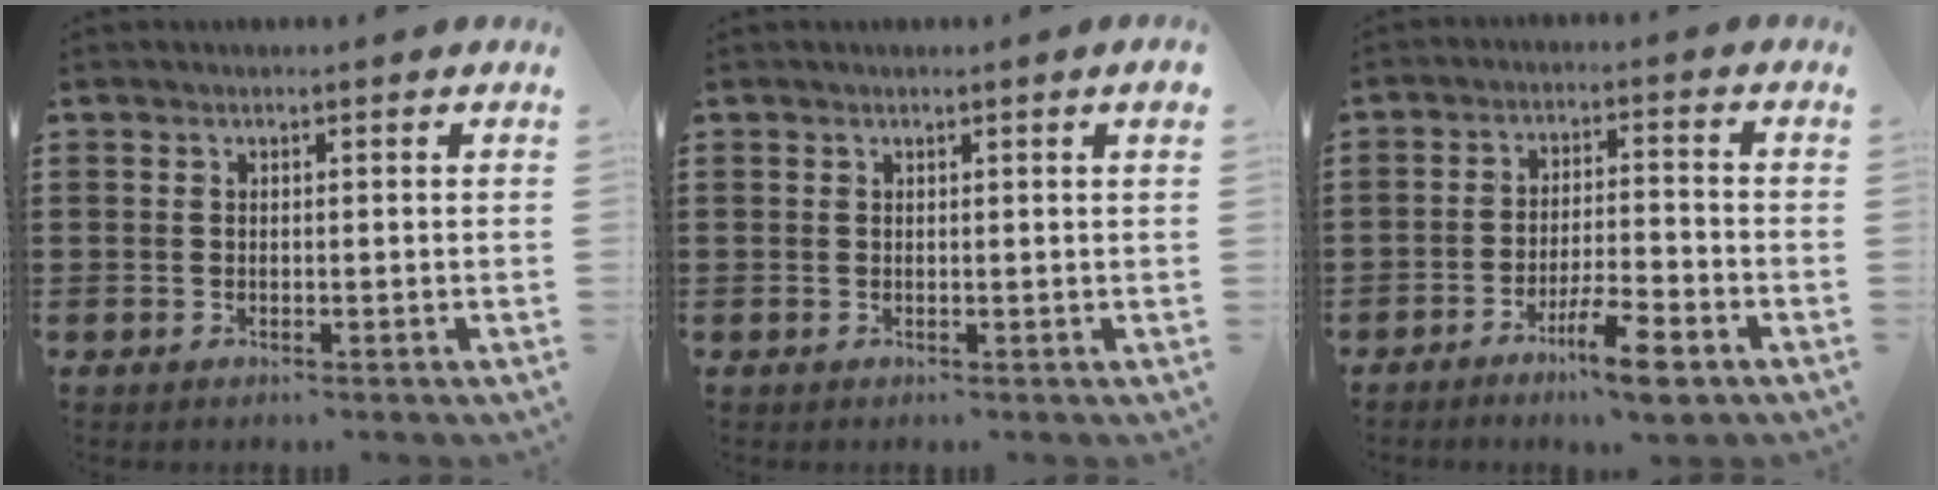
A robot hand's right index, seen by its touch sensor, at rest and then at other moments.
{"total": 0.6, "force": [0.3, -0.2, 0.5], "torque": [-0.007, -0.002, 0.004]}
{"total": 6.9, "force": [-4.7, 1.3, 4.9], "torque": [-0.088, 0.004, -0.084]}